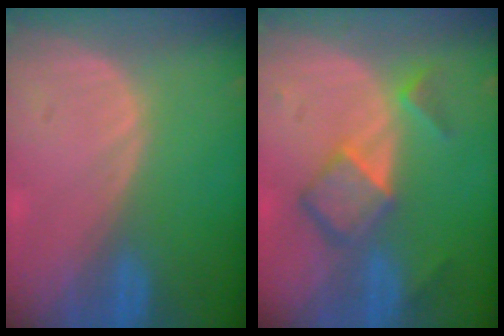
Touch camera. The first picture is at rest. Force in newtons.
{"total": 6.8, "press": 5.9, "slide": 3.5}